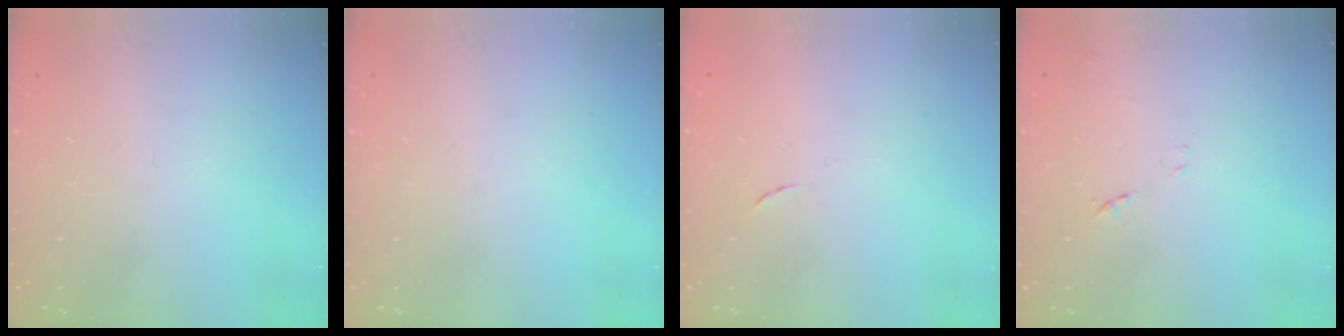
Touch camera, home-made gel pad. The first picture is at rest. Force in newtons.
{"total": 0.0}
{"total": 4.2, "press": 4.2, "slide": 0.5}
{"total": 7.1, "press": 7.1, "slide": 0.6}